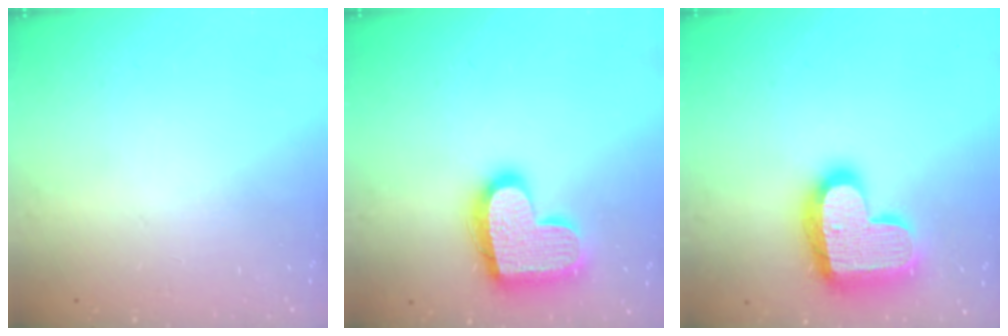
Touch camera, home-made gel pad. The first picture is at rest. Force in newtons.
{"total": 19.6, "press": 19.5, "slide": 1.3}
{"total": 21.4, "press": 21.4, "slide": 1.3}